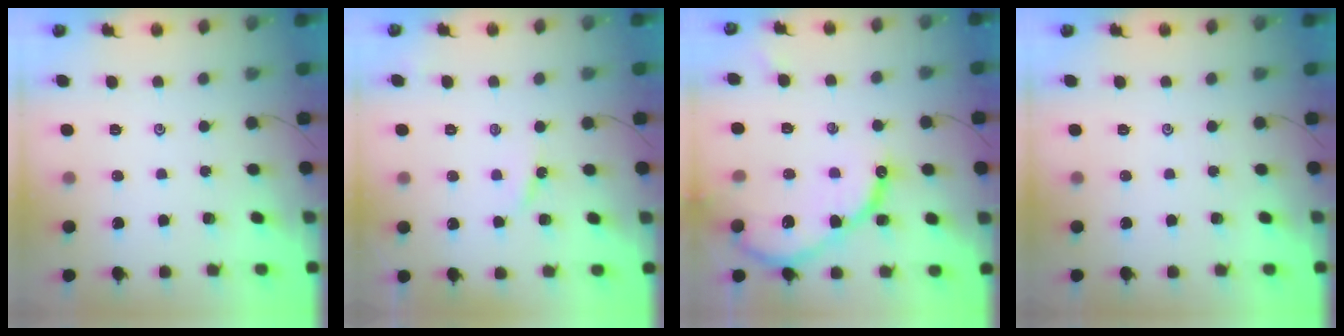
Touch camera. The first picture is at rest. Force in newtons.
{"total": 3.8, "press": 3.8, "slide": 0.4}
{"total": 13.4, "press": 13.4, "slide": 1.0}
{"total": 0.0}